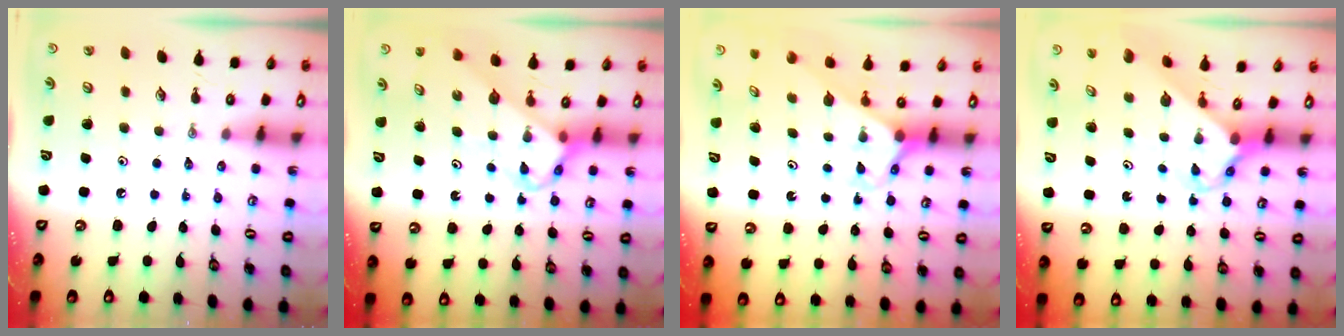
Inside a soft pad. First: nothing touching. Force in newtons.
{"total": 3.8, "press": 3.8, "slide": 0.1}
{"total": 2.7, "press": 2.7, "slide": 0.1}
{"total": 2.7, "press": 2.7, "slide": 0.2}